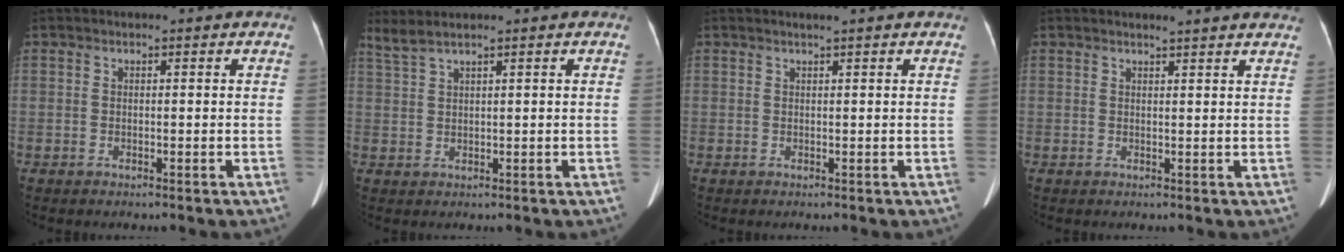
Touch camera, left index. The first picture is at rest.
{"total": 2.7, "force": [2.3, -0.4, 1.4], "torque": [-0.044, 0.019, 0.058]}
{"total": 1.0, "force": [0.9, -0.2, 0.5], "torque": [-0.010, 0.006, 0.018]}
{"total": 5.1, "force": [4.7, -0.2, 1.8], "torque": [-0.020, 0.008, 0.040]}